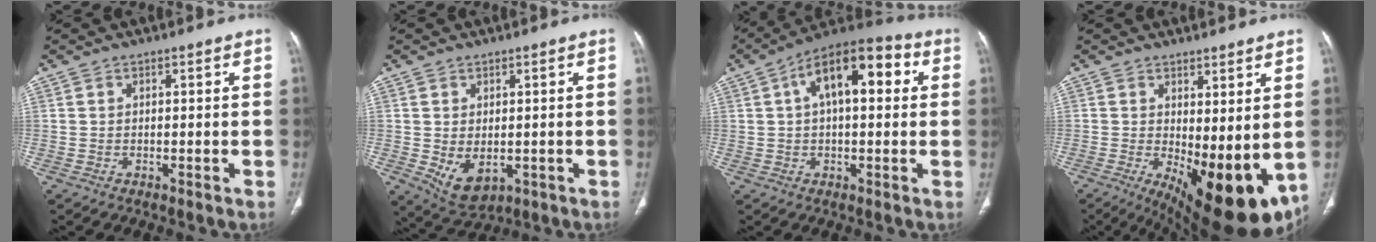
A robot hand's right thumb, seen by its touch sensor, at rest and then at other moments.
{"total": 6.3, "force": [-0.9, 4.0, 4.7], "torque": [-0.072, -0.010, 0.005]}
{"total": 14.9, "force": [3.9, 7.1, 12.5], "torque": [-0.175, 0.033, 0.053]}
{"total": 16.2, "force": [-1.6, 6.7, 14.7], "torque": [-0.214, -0.030, 0.002]}